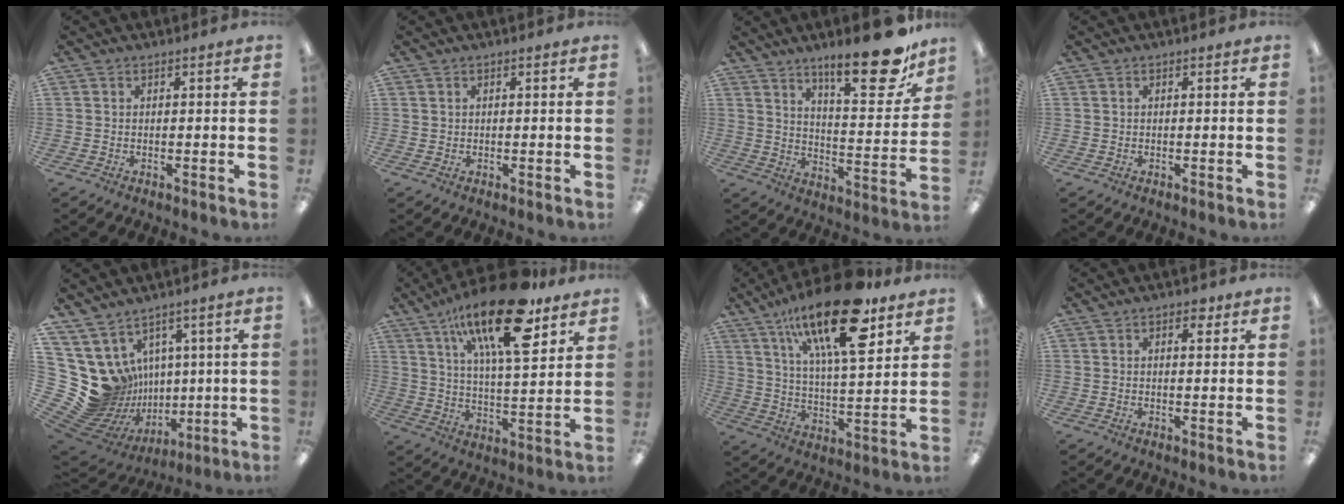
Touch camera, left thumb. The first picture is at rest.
{"total": 0.5, "force": [0.2, 0.4, -0.2], "torque": [0.005, 0.002, 0.004]}
{"total": 18.5, "force": [13.0, 6.2, 11.6], "torque": [-0.160, -0.087, 0.208]}
{"total": 0.0}
{"total": 16.2, "force": [1.5, 15.2, 5.4], "torque": [-0.143, -0.053, 0.069]}
{"total": 22.5, "force": [13.9, 7.8, 15.9], "torque": [-0.256, -0.070, 0.224]}
{"total": 23.2, "force": [14.3, 7.9, 16.5], "torque": [-0.266, -0.073, 0.233]}
{"total": 2.5, "force": [1.2, 1.3, 1.7], "torque": [-0.012, -0.005, 0.015]}